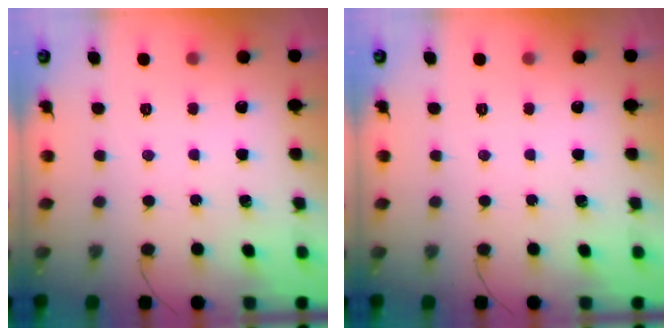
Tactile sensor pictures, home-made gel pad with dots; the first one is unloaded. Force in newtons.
{"total": 0.0}